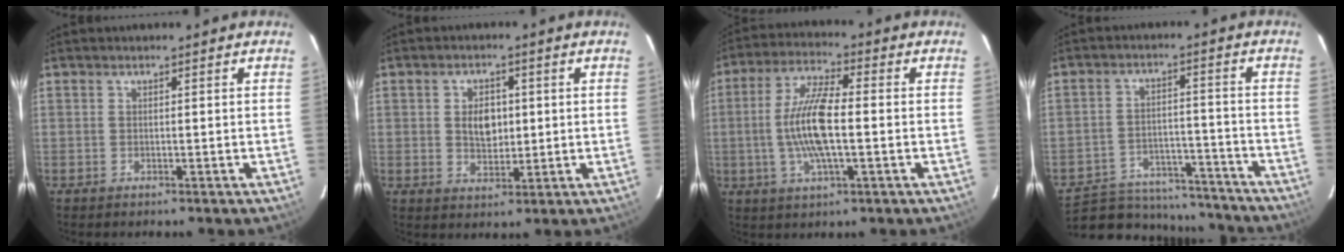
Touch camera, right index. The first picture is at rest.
{"total": 5.4, "force": [0.5, 3.7, 3.8], "torque": [-0.063, 0.005, 0.014]}
{"total": 11.5, "force": [-1.2, 2.9, 11.1], "torque": [-0.224, 0.003, -0.025]}
{"total": 19.1, "force": [-16.3, 8.0, 5.9], "torque": [-0.135, 0.025, -0.210]}